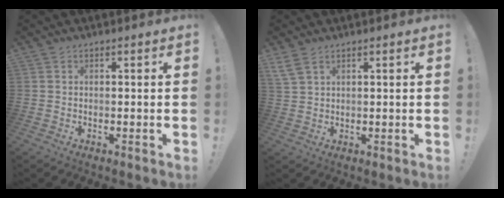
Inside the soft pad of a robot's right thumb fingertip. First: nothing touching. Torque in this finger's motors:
{"motor_torque": [-0.35, 1.17, 0.80, 0.75, 0.11]}